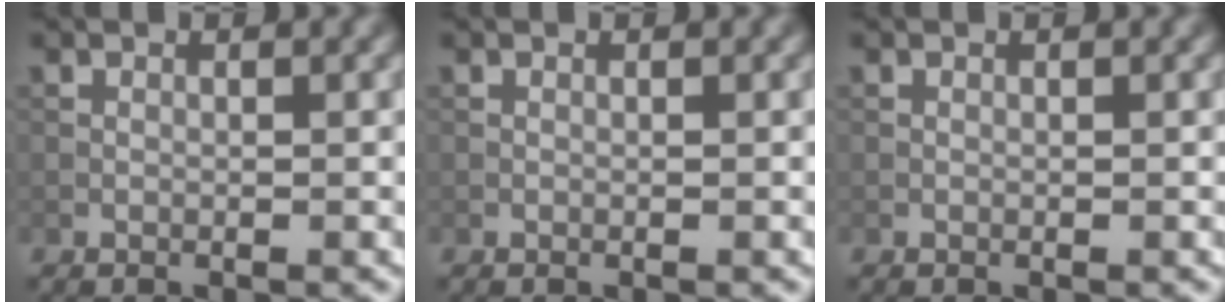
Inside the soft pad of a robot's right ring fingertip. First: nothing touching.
{"total": 0.0}
{"total": 0.0}